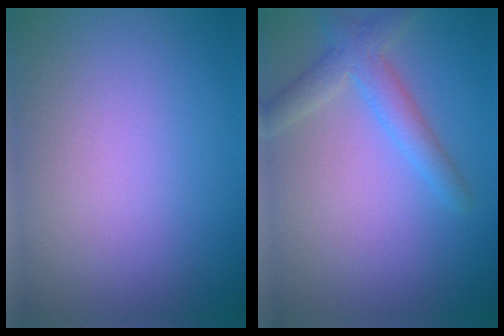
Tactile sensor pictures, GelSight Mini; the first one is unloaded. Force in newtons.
{"total": 3.1, "press": 3.1, "slide": 0.2}